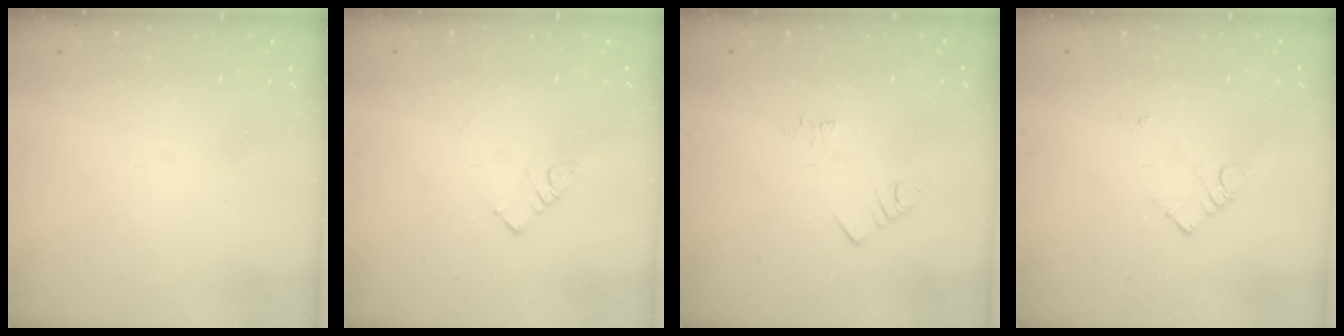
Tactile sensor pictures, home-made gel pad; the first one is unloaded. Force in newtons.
{"total": 2.9, "press": 2.9, "slide": 0.2}
{"total": 2.2, "press": 2.2, "slide": 0.6}
{"total": 3.8, "press": 3.8, "slide": 0.6}